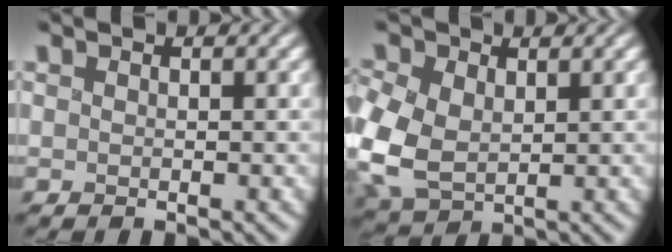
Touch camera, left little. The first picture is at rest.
{"total": 7.9, "force": [-0.2, 5.3, 5.8], "torque": [-0.172, -0.004, -0.001]}